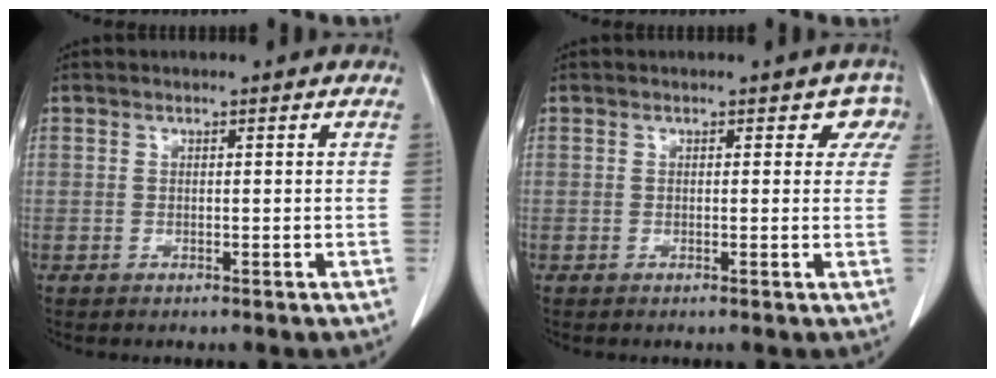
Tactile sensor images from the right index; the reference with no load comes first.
{"total": 2.4, "force": [1.3, 1.7, 1.1], "torque": [0.013, 0.001, -0.001]}